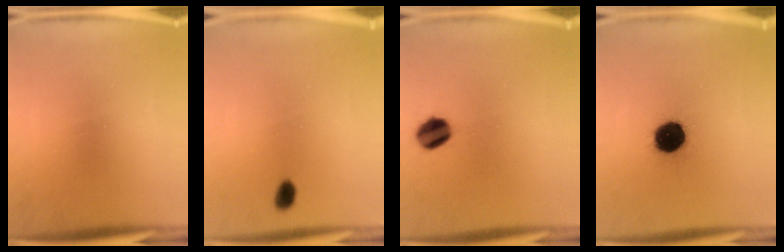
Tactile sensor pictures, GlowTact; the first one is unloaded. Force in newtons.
{"total": 2.4}
{"total": 7.8}
{"total": 13.1}